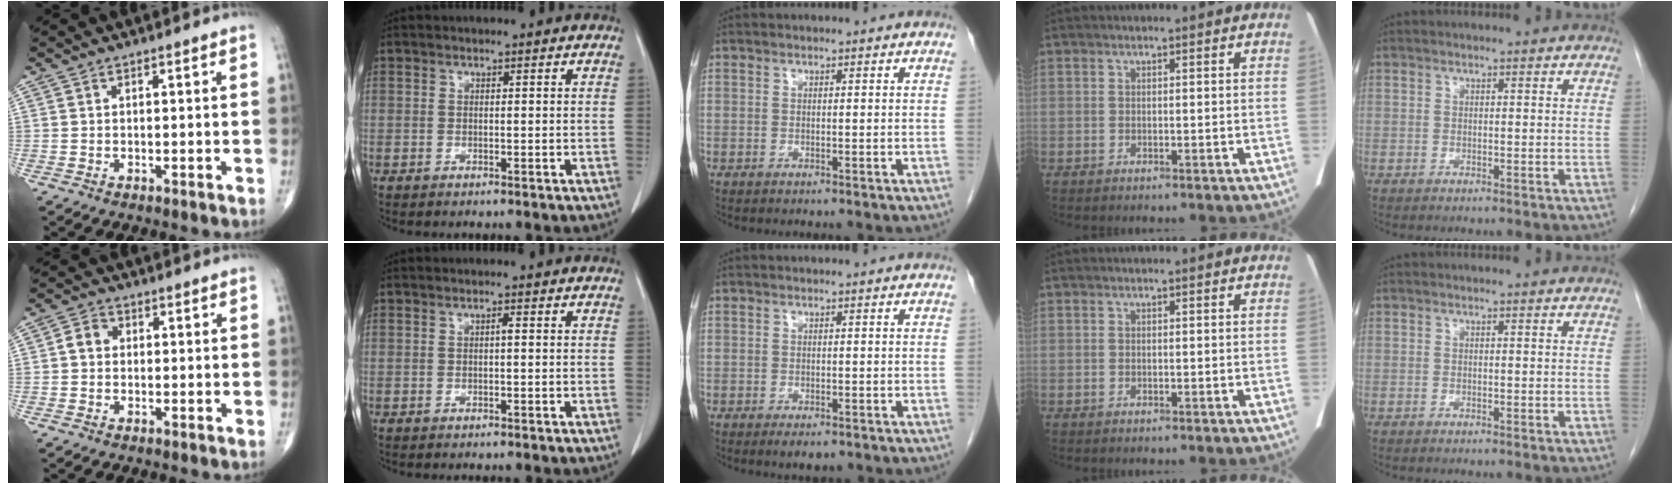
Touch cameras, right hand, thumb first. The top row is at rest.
{"thumb": {"total": 3.1, "force": [0.1, 2.6, 1.7], "torque": [-0.019, 0.011, -0.006]}, "index": {"total": 0.6, "force": [0.0, 0.1, 0.6], "torque": [-0.010, 0.001, 0.000]}, "middle": {"total": 2.3, "force": [-1.5, 0.9, 1.5], "torque": [-0.021, -0.004, -0.014]}}